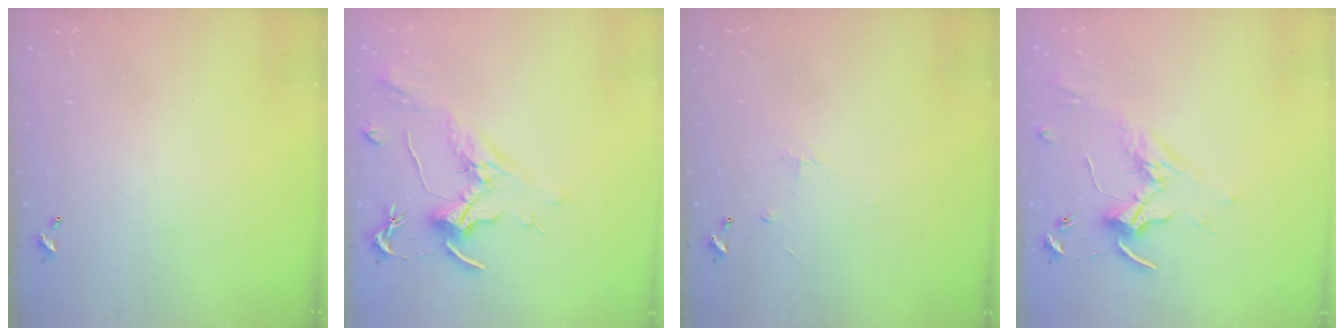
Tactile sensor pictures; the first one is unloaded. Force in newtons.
{"total": 2.1, "press": 2.0, "slide": 0.8}
{"total": 1.2, "press": 1.1, "slide": 0.6}
{"total": 1.8, "press": 1.6, "slide": 0.7}